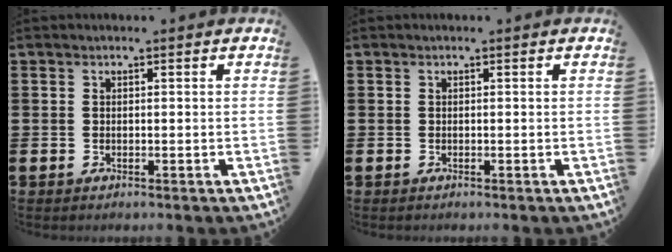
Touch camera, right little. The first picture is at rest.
{"total": 0.0}